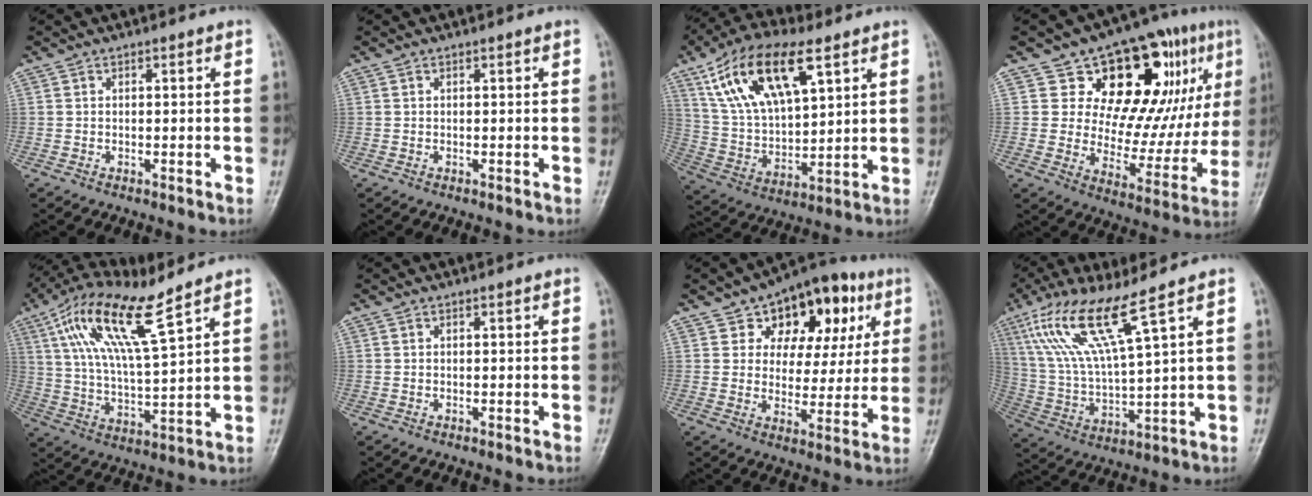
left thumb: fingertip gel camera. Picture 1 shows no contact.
{"total": 0.0}
{"total": 18.8, "force": [9.3, 8.4, 14.0], "torque": [-0.243, -0.016, 0.177]}
{"total": 24.3, "force": [10.5, 12.5, 18.0], "torque": [-0.192, -0.026, 0.166]}
{"total": 15.4, "force": [8.8, 3.0, 12.2], "torque": [-0.241, -0.026, 0.175]}
{"total": 0.0}
{"total": 15.9, "force": [7.2, 10.4, 9.6], "torque": [-0.075, -0.007, 0.106]}
{"total": 14.8, "force": [8.3, 1.5, 12.2], "torque": [-0.261, -0.034, 0.173]}